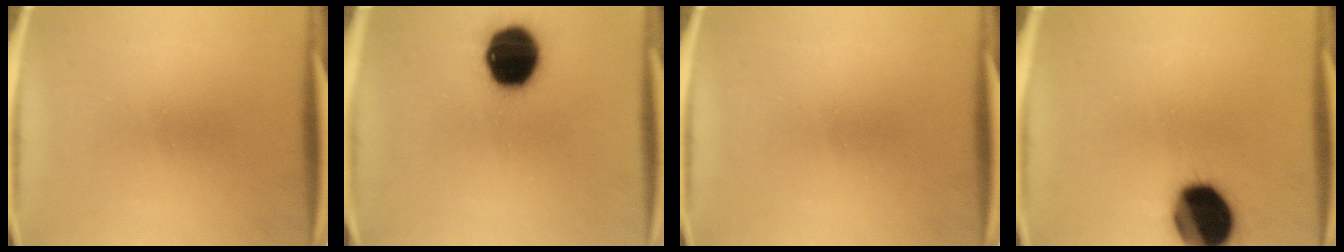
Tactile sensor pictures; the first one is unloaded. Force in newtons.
{"total": 17.5}
{"total": 0.0}
{"total": 18.3}